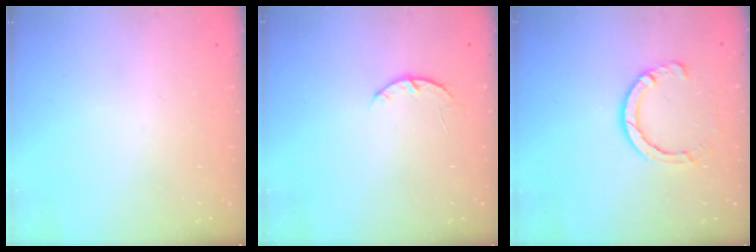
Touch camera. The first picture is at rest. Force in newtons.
{"total": 3.4, "press": 3.4, "slide": 0.6}
{"total": 6.4, "press": 6.4, "slide": 0.7}